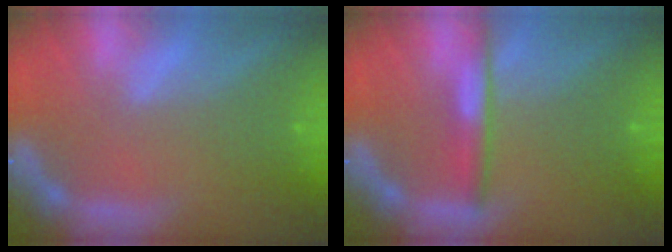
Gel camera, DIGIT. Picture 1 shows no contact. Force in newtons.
{"total": 3.0}